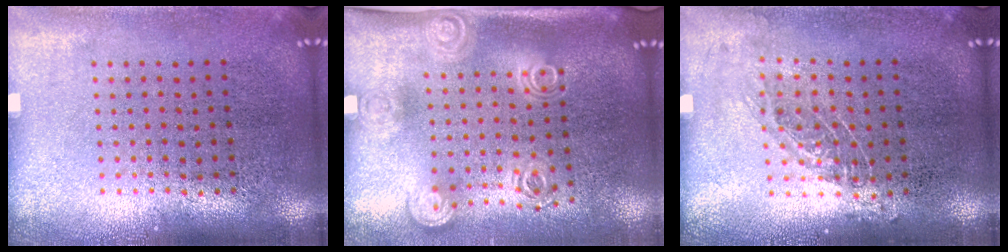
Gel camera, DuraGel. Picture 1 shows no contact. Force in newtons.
{"total": 1.9, "press": 1.4, "slide": 1.3}
{"total": 0.9, "press": 0.8, "slide": 0.4}